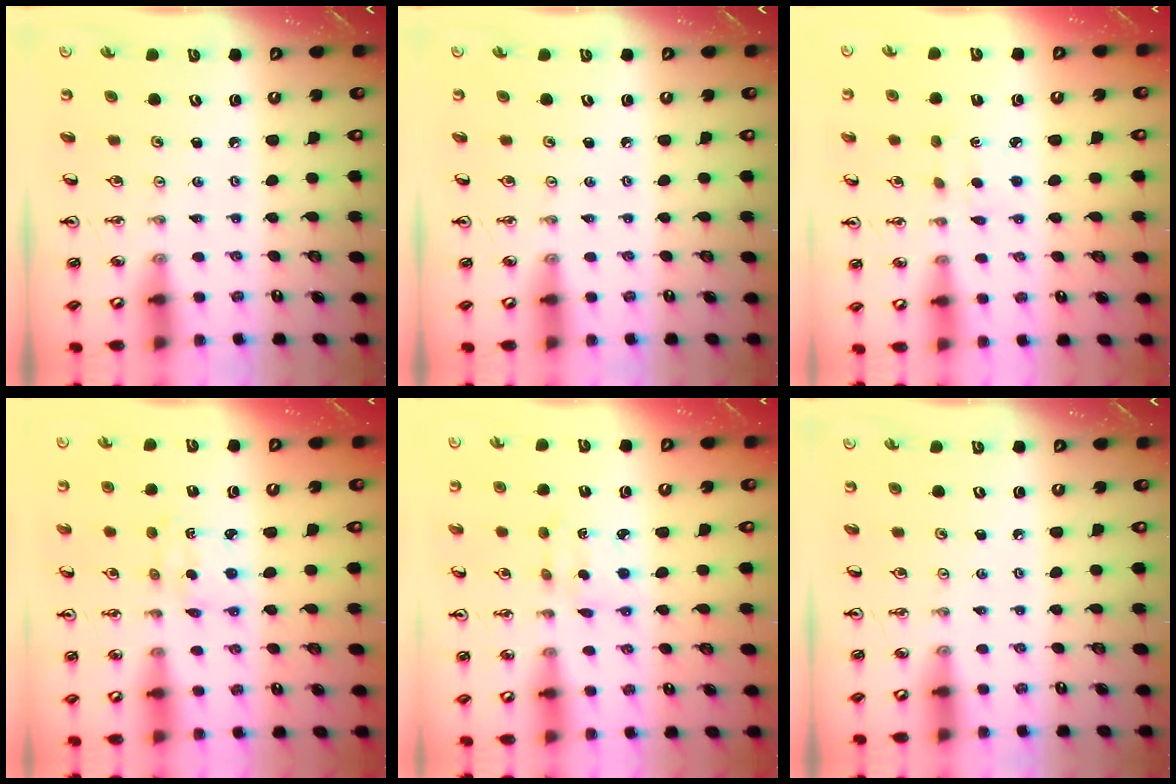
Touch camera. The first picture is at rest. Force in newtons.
{"total": 0.0}
{"total": 2.3, "press": 2.3, "slide": 0.3}
{"total": 2.3, "press": 2.3, "slide": 0.4}
{"total": 2.8, "press": 2.7, "slide": 0.7}
{"total": 0.0}